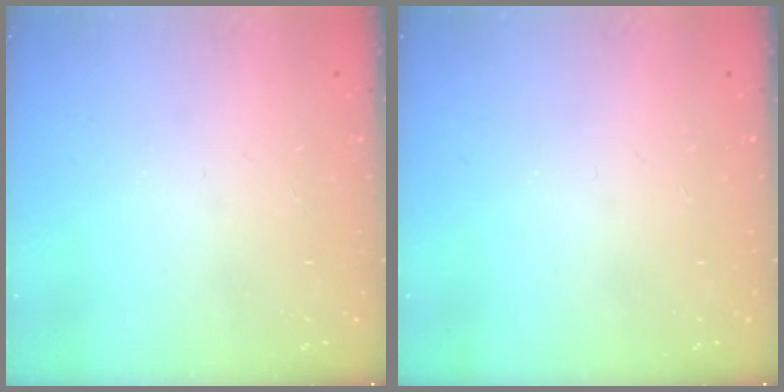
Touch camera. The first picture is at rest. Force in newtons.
{"total": 0.0}